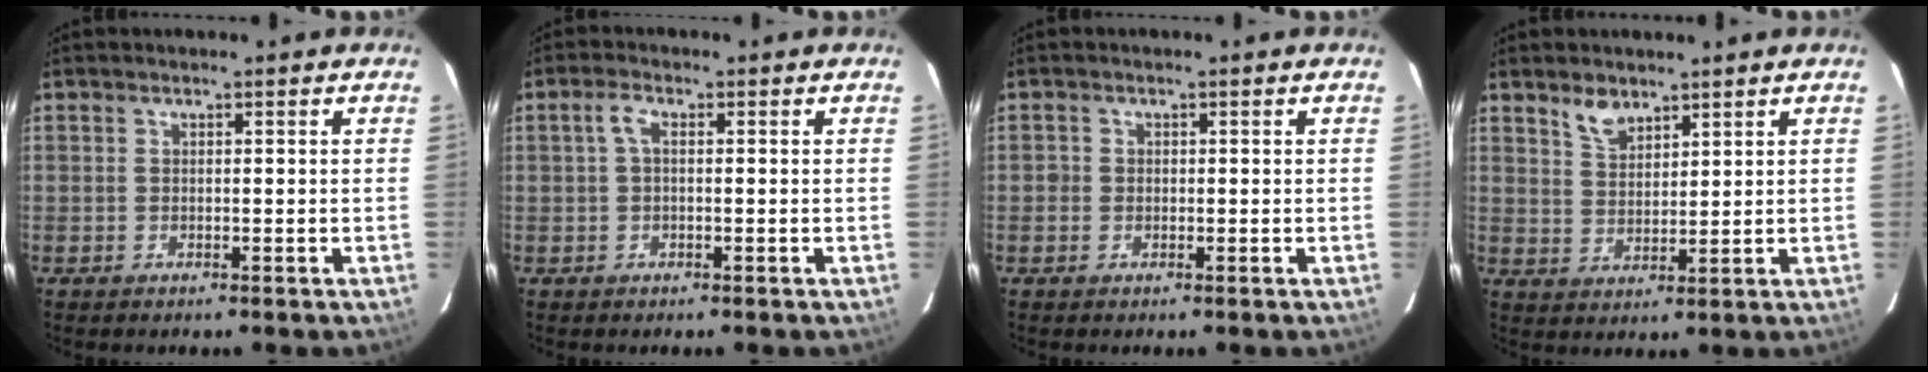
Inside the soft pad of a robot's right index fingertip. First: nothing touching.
{"total": 1.9, "force": [0.2, 0.9, 1.7], "torque": [-0.037, 0.008, 0.002]}
{"total": 1.2, "force": [-0.3, 1.1, 0.1], "torque": [-0.001, 0.001, -0.007]}
{"total": 4.3, "force": [3.4, 1.9, 1.8], "torque": [-0.030, 0.003, 0.066]}